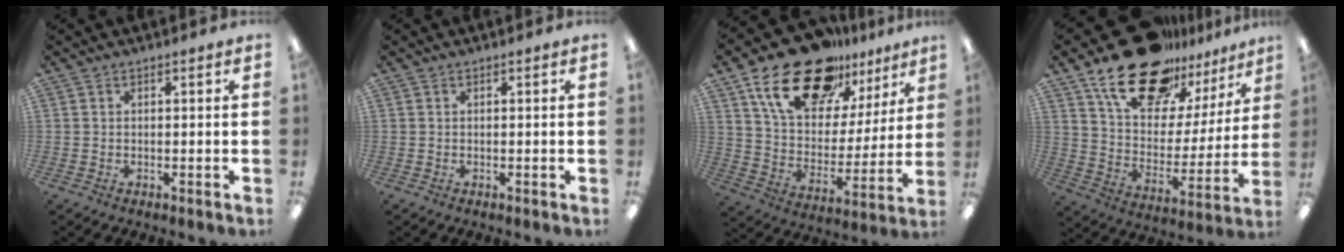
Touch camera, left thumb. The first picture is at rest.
{"total": 0.0}
{"total": 21.7, "force": [14.9, 11.3, 11.0], "torque": [-0.194, -0.081, 0.265]}
{"total": 21.9, "force": [16.2, 11.0, 9.9], "torque": [-0.172, -0.096, 0.286]}